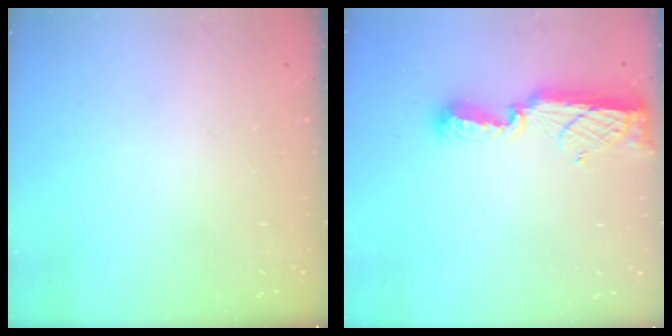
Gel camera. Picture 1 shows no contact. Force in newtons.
{"total": 11.5, "press": 10.3, "slide": 5.0}